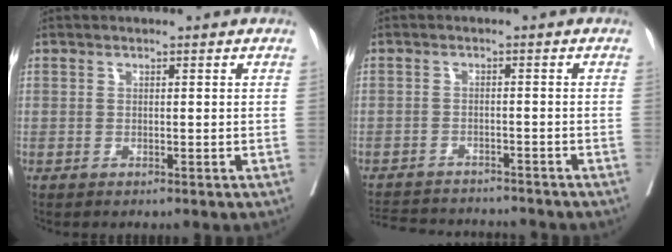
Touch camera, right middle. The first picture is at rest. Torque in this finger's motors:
{"motor_torque": [0.02, -0.17, 0.06, 0.01]}